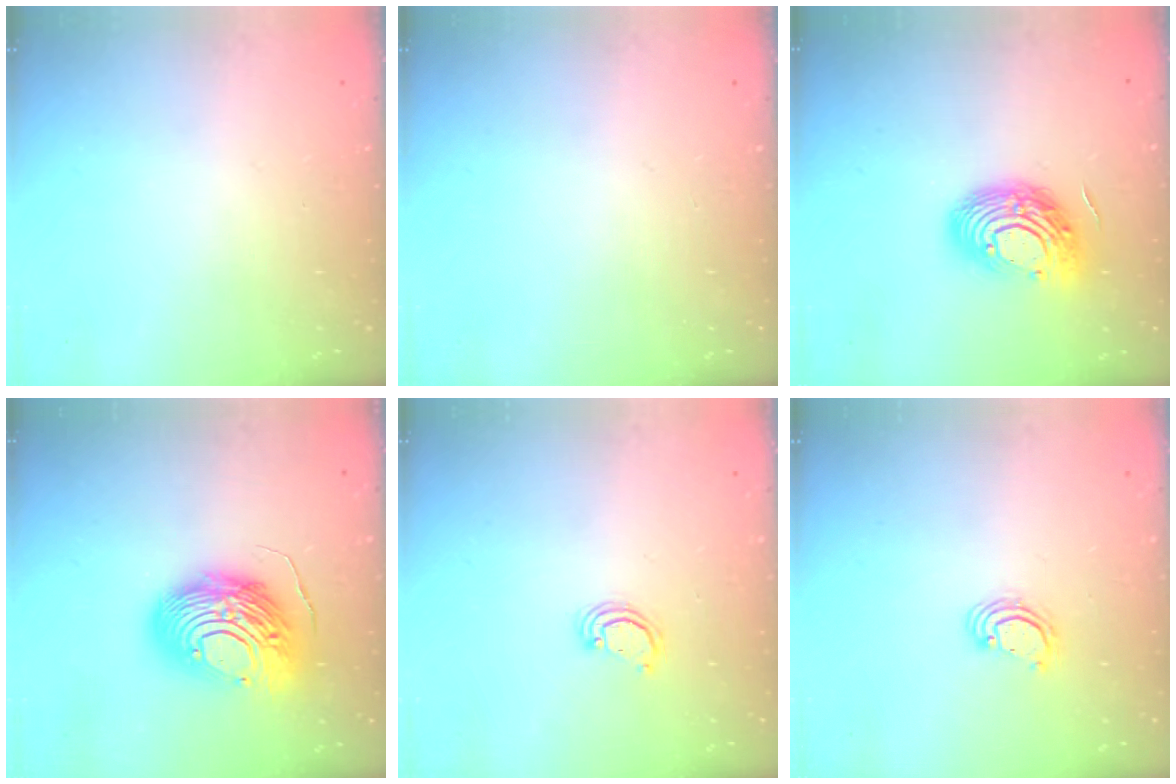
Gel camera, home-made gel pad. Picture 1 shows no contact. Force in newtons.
{"total": 0.0}
{"total": 14.5, "press": 14.5, "slide": 1.0}
{"total": 15.4, "press": 15.3, "slide": 1.5}
{"total": 2.0, "press": 2.0, "slide": 0.2}
{"total": 2.8, "press": 2.8, "slide": 0.2}